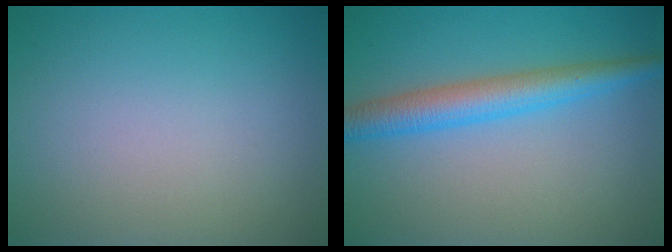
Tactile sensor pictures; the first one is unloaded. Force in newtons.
{"total": 4.3, "press": 4.3, "slide": 0.1}